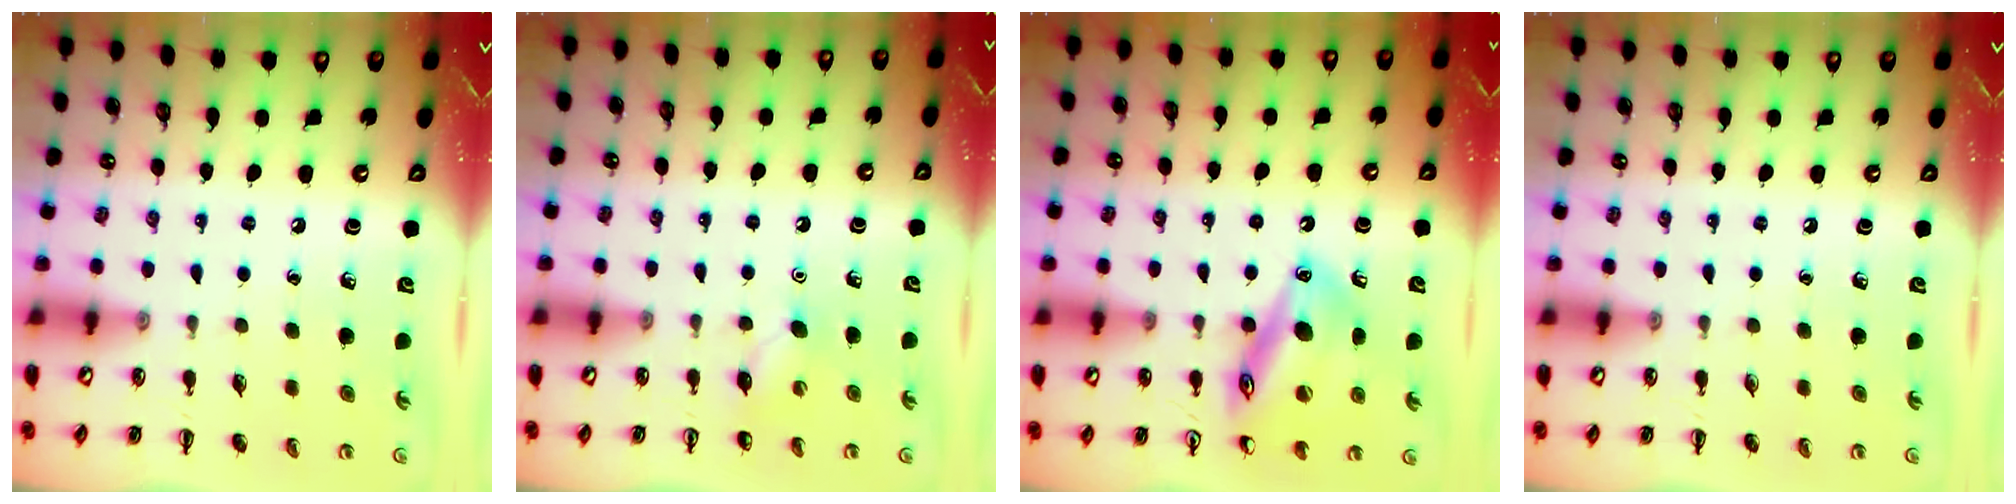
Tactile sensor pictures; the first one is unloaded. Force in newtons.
{"total": 4.6, "press": 4.4, "slide": 1.3}
{"total": 16.2, "press": 16.1, "slide": 2.3}
{"total": 0.0}